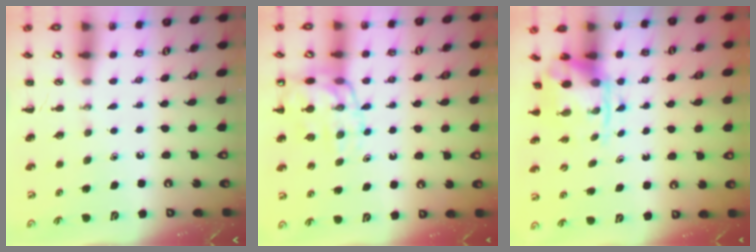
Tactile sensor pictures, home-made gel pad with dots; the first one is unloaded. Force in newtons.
{"total": 14.0, "press": 13.8, "slide": 2.4}
{"total": 3.6, "press": 3.5, "slide": 0.8}